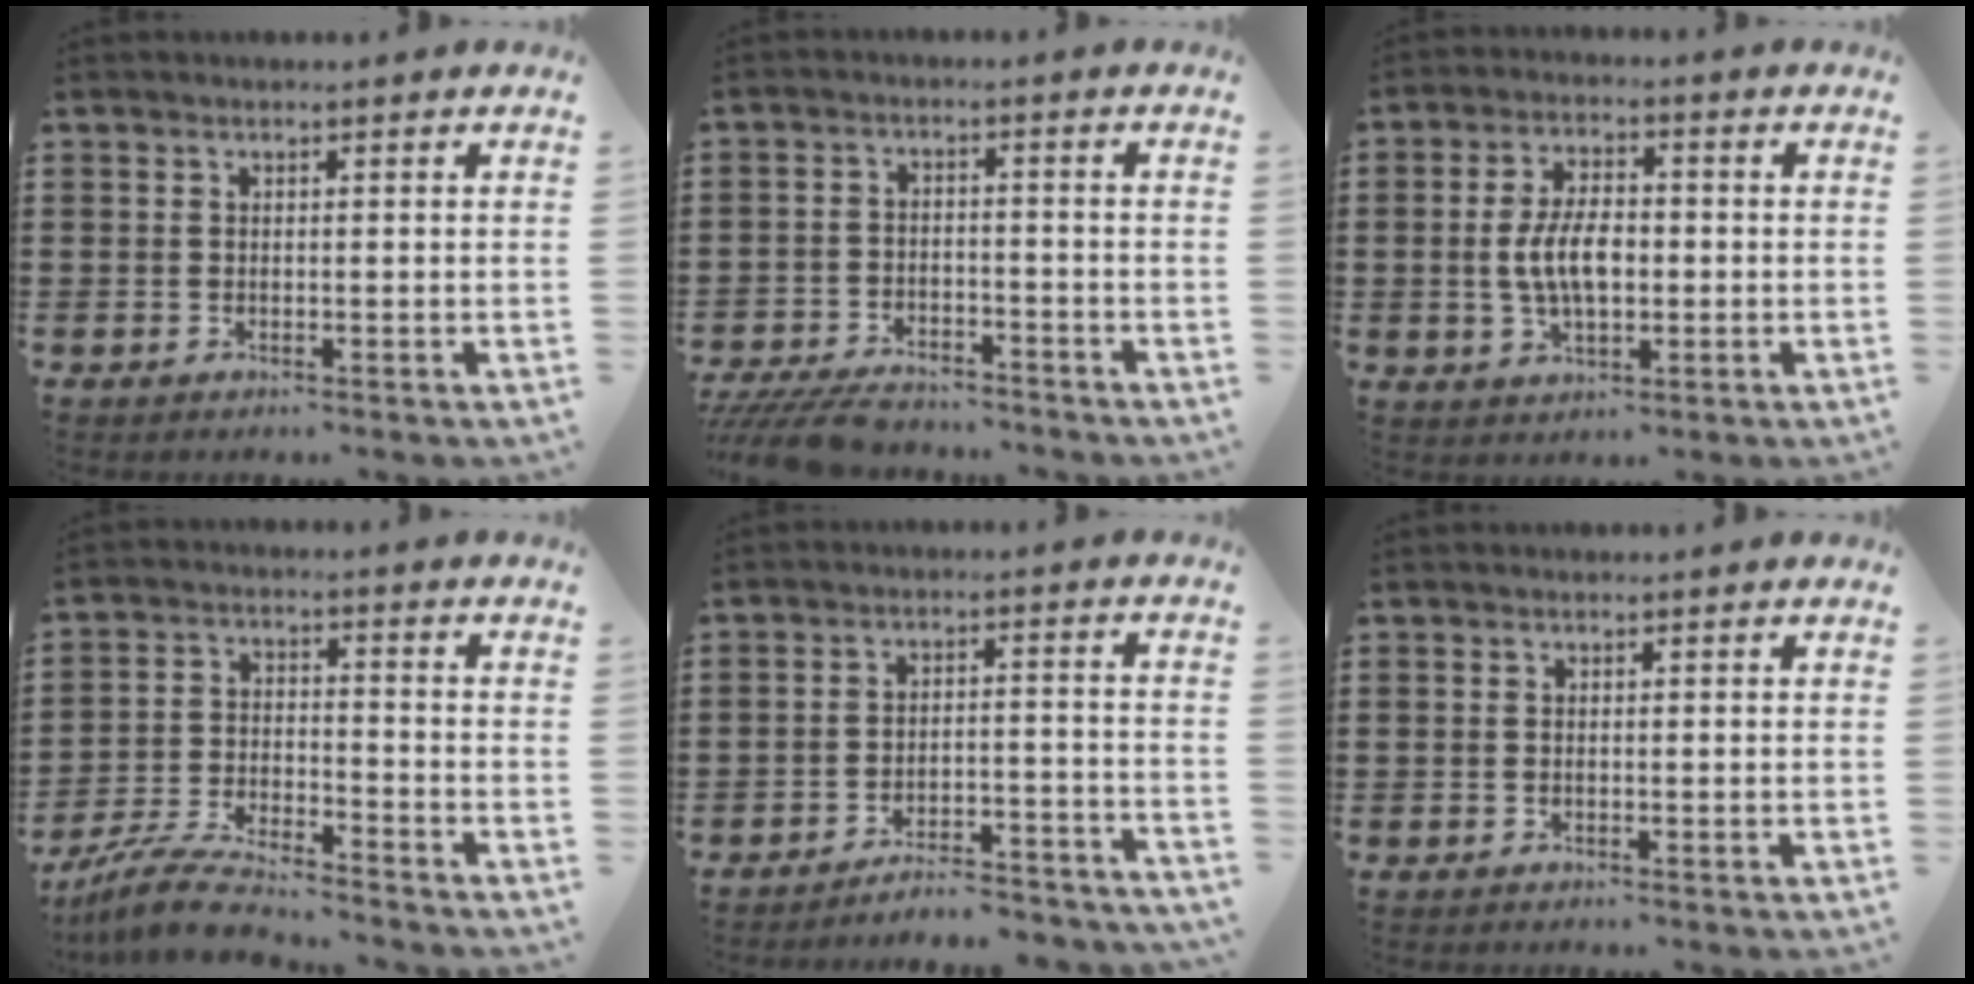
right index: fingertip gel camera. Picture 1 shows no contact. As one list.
[{"total": 5.5, "force": [-5.2, 1.1, 1.4], "torque": [-0.039, -0.001, -0.105]}, {"total": 7.1, "force": [-0.4, 3.6, 6.1], "torque": [-0.126, 0.000, -0.015]}, {"total": 7.1, "force": [-6.7, 0.5, 2.2], "torque": [-0.055, 0.003, -0.132]}, {"total": 5.0, "force": [-4.9, 0.0, 1.0], "torque": [-0.018, 0.001, -0.100]}, {"total": 0.0}]